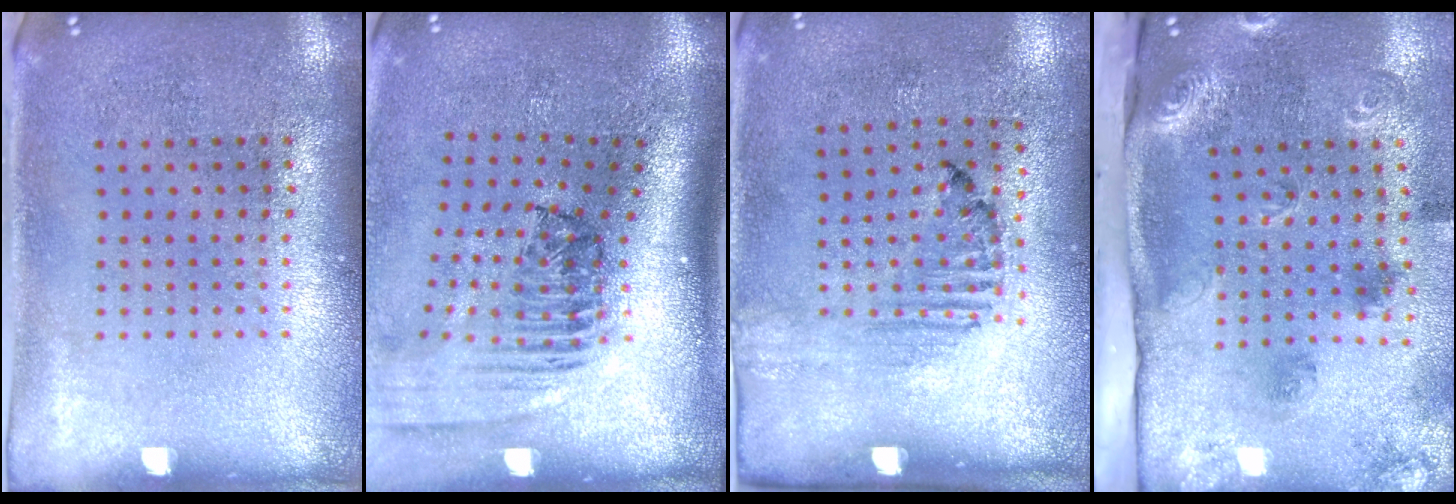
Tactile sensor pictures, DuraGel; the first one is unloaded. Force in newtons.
{"total": 2.5, "press": 1.7, "slide": 1.8}
{"total": 1.5, "press": 1.2, "slide": 1.0}
{"total": 2.5, "press": 1.9, "slide": 1.7}